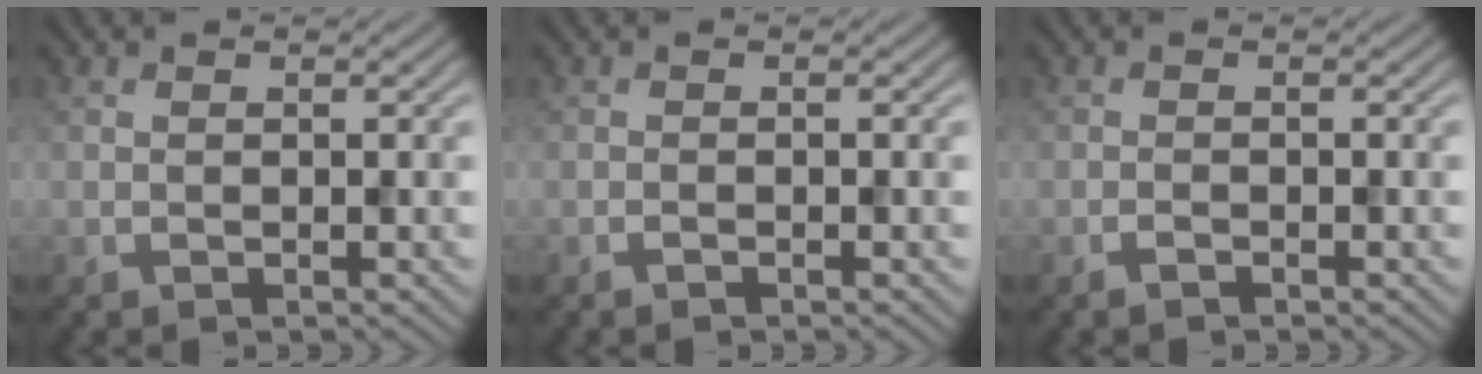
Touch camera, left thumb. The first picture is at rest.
{"total": 0.7, "force": [-0.5, 0.1, 0.4], "torque": [-0.005, 0.000, -0.010]}
{"total": 1.0, "force": [-0.8, 0.2, 0.5], "torque": [-0.010, 0.000, -0.015]}